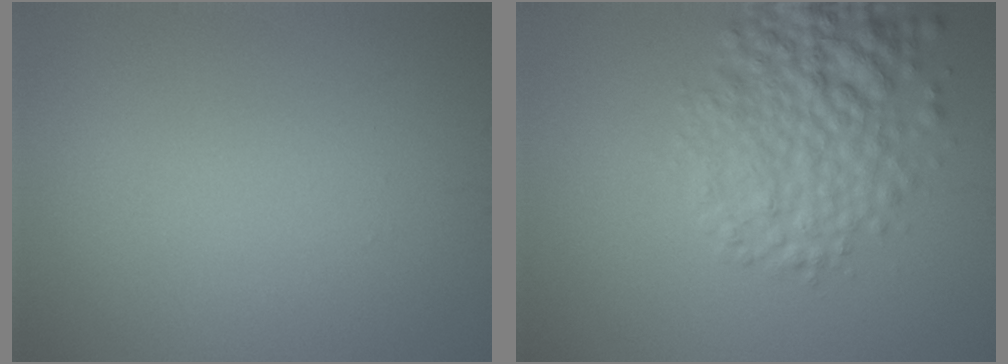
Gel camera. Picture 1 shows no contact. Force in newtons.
{"total": 6.3, "press": 6.3, "slide": 0.2}